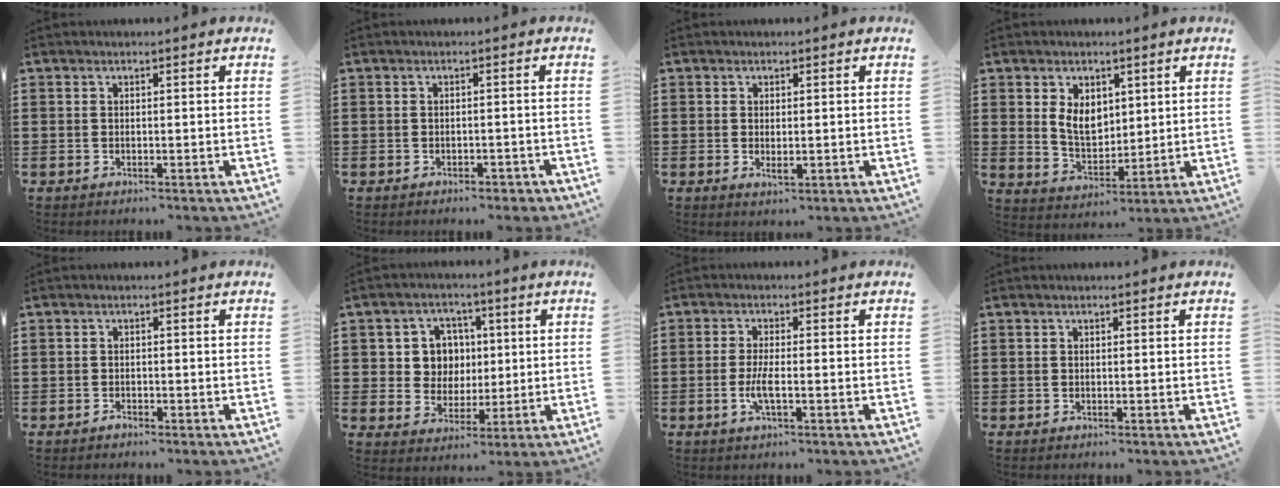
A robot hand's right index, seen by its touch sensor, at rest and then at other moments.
{"total": 1.2, "force": [-1.1, 0.4, 0.1], "torque": [-0.008, 0.000, -0.024]}
{"total": 1.6, "force": [-0.1, 0.6, 1.5], "torque": [-0.027, 0.000, -0.002]}
{"total": 5.9, "force": [2.0, 4.2, 3.7], "torque": [-0.076, 0.008, 0.036]}
{"total": 0.8, "force": [-0.7, 0.2, 0.2], "torque": [-0.005, -0.001, -0.014]}
{"total": 6.3, "force": [1.2, 5.9, 1.9], "torque": [-0.058, 0.018, 0.018]}
{"total": 3.6, "force": [-1.1, 0.7, 3.4], "torque": [-0.072, -0.005, -0.025]}
{"total": 0.0}